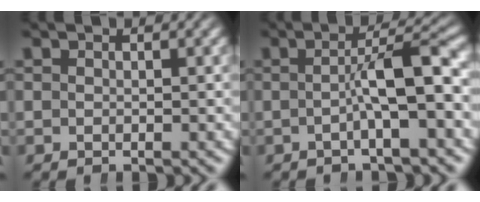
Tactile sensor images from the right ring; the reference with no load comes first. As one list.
[{"total": 4.3, "force": [-1.0, -0.1, 4.1], "torque": [-0.065, 0.008, -0.016]}]